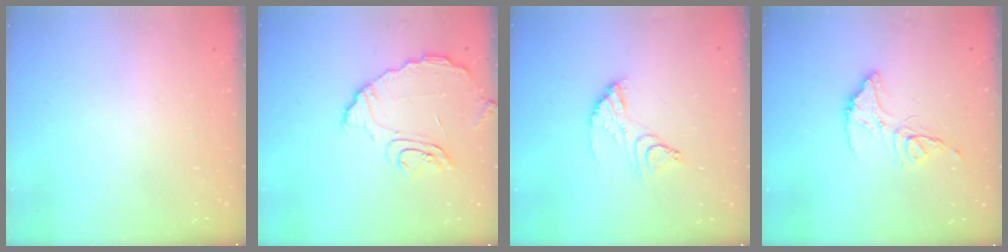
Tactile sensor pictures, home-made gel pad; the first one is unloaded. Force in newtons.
{"total": 10.3, "press": 10.3, "slide": 0.2}
{"total": 11.6, "press": 11.6, "slide": 0.9}
{"total": 12.8, "press": 12.7, "slide": 0.8}